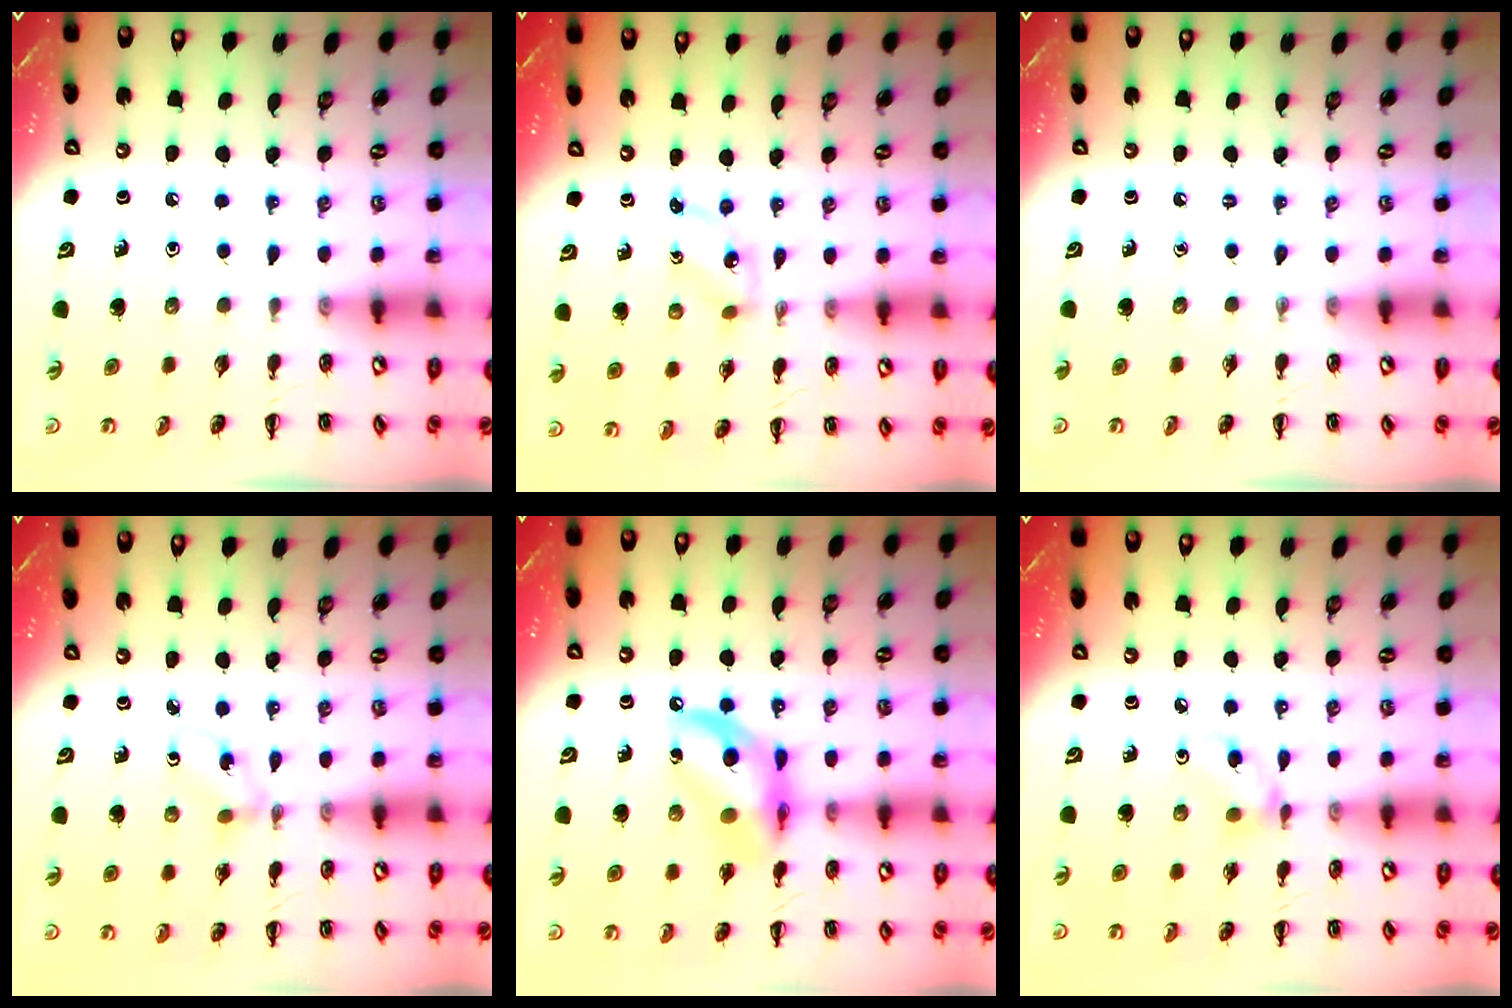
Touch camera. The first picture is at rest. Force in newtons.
{"total": 1.4, "press": 1.3, "slide": 0.3}
{"total": 0.0}
{"total": 1.7, "press": 1.6, "slide": 0.7}
{"total": 12.4, "press": 11.9, "slide": 3.3}
{"total": 4.3, "press": 4.3, "slide": 0.7}